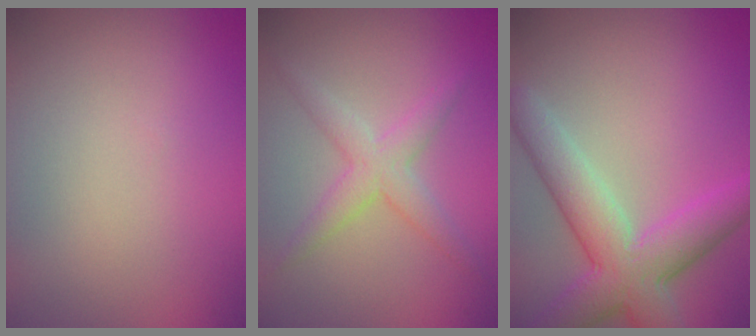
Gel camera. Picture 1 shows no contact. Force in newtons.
{"total": 2.8, "press": 2.8, "slide": 0.1}
{"total": 6.7, "press": 6.7, "slide": 0.2}